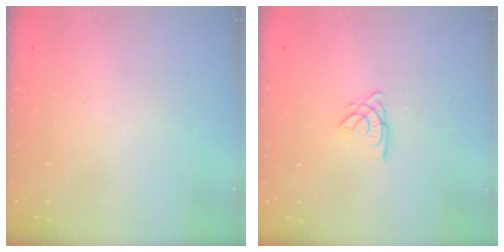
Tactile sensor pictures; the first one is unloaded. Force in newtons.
{"total": 2.7, "press": 2.7, "slide": 0.3}